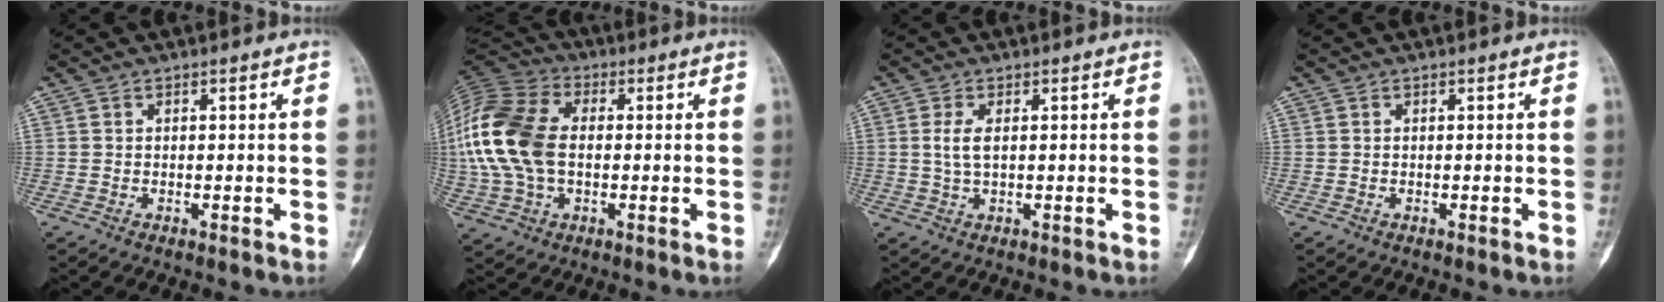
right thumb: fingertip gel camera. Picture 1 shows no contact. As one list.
[{"total": 18.8, "force": [0.2, 12.1, 14.4], "torque": [-0.323, 0.018, 0.003]}, {"total": 3.3, "force": [0.4, 1.4, 2.9], "torque": [-0.063, 0.000, 0.009]}, {"total": 0.0}]